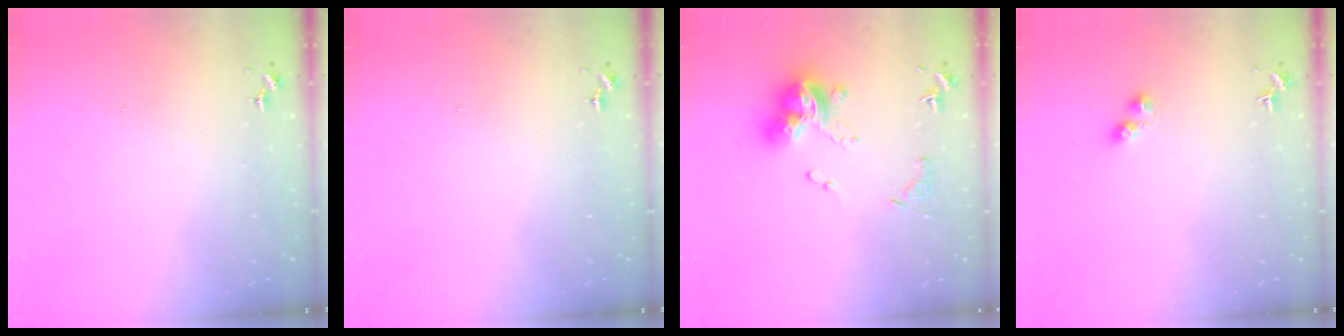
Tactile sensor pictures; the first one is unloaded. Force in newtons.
{"total": 0.0}
{"total": 14.0, "press": 13.9, "slide": 1.3}
{"total": 2.2, "press": 2.2, "slide": 0.6}